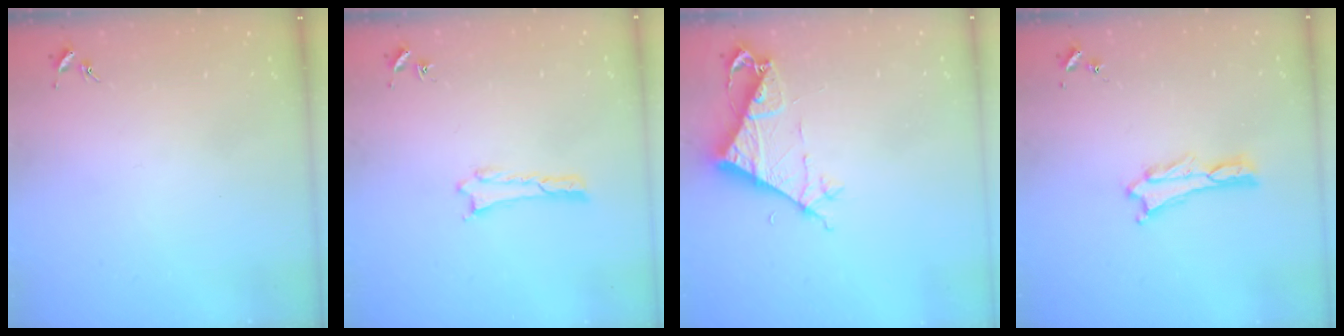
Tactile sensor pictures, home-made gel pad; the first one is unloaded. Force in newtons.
{"total": 0.0}
{"total": 6.9, "press": 6.9, "slide": 0.5}
{"total": 0.5, "press": 0.5, "slide": 0.2}